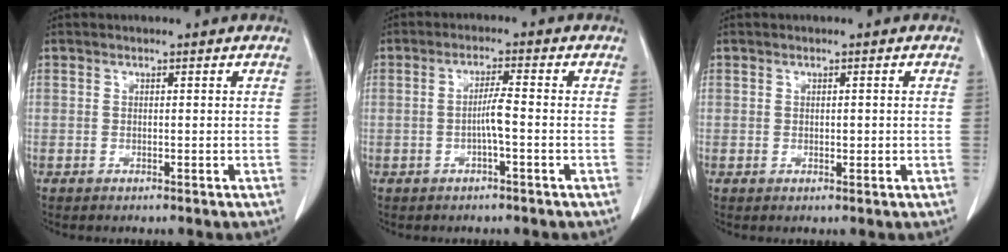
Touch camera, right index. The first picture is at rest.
{"total": 3.6, "force": [-0.9, 0.4, 3.5], "torque": [-0.069, 0.007, -0.014]}
{"total": 1.4, "force": [-0.1, 0.9, 1.1], "torque": [-0.022, 0.000, 0.002]}